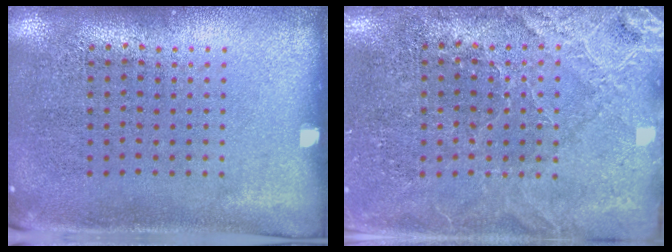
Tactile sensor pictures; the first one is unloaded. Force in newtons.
{"total": 2.8, "press": 2.8, "slide": 0.3}